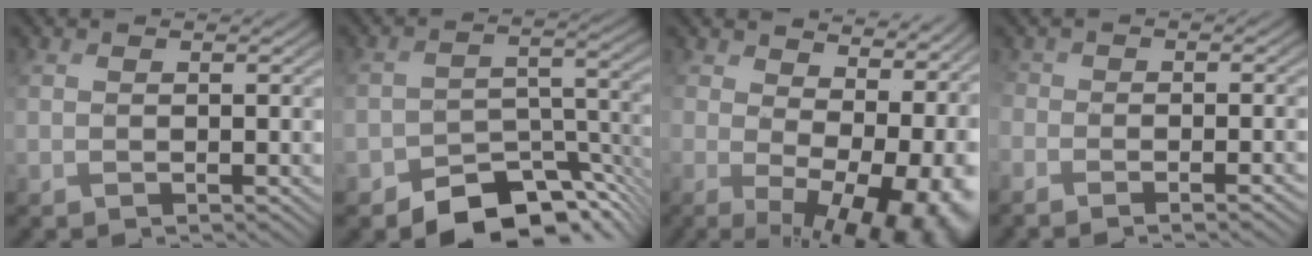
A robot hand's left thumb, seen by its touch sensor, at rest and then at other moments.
{"total": 9.1, "force": [-7.0, 4.2, 3.9], "torque": [-0.048, -0.011, -0.123]}
{"total": 15.2, "force": [2.0, 9.0, 12.1], "torque": [-0.152, -0.026, 0.073]}
{"total": 4.5, "force": [-3.0, 1.9, 2.8], "torque": [-0.041, -0.007, -0.034]}